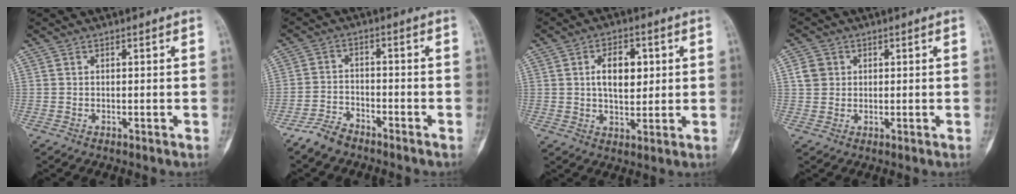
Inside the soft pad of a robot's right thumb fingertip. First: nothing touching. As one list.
[{"total": 4.8, "force": [-4.1, 1.8, 1.6], "torque": [-0.035, 0.018, -0.080]}, {"total": 8.3, "force": [1.8, 4.8, 6.6], "torque": [-0.080, -0.005, 0.031]}, {"total": 3.6, "force": [0.9, 3.2, 1.3], "torque": [-0.007, 0.001, 0.017]}]